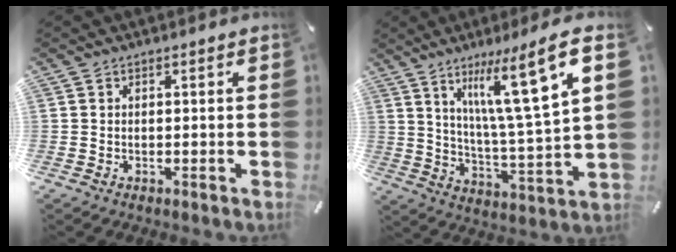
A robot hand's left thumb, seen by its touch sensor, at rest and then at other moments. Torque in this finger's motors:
{"motor_torque": [1.38, 1.35, 0.92, 0.17, 0.57]}